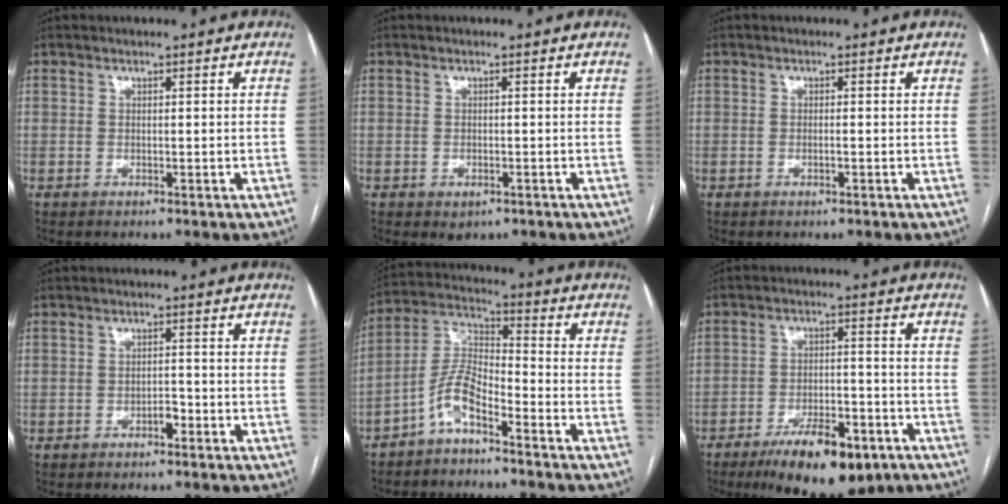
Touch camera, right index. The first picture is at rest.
{"total": 1.7, "force": [-0.8, 1.1, 0.9], "torque": [-0.010, 0.001, -0.001]}
{"total": 0.7, "force": [-0.2, 0.0, 0.7], "torque": [-0.015, -0.001, -0.003]}
{"total": 1.6, "force": [-1.0, 0.7, 1.1], "torque": [-0.013, 0.004, -0.018]}
{"total": 7.3, "force": [-4.7, 1.9, 5.3], "torque": [-0.124, 0.012, -0.098]}
{"total": 12.9, "force": [-8.2, 4.4, 9.0], "torque": [-0.139, -0.004, -0.124]}